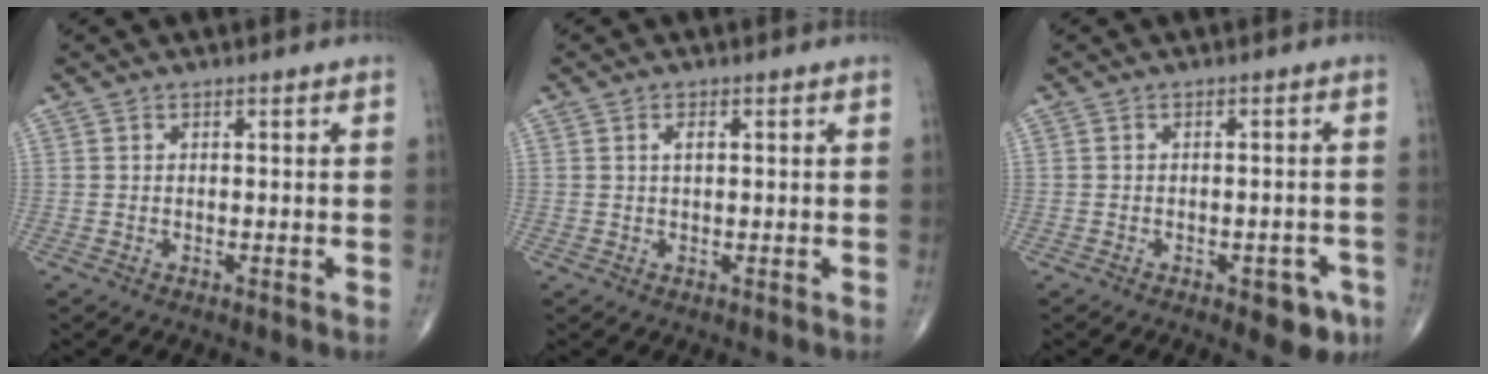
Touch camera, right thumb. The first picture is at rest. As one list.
[{"total": 1.5, "force": [0.4, 0.7, 1.2], "torque": [-0.020, 0.002, 0.006]}, {"total": 5.4, "force": [-2.8, 2.6, 3.8], "torque": [-0.023, 0.013, -0.029]}]